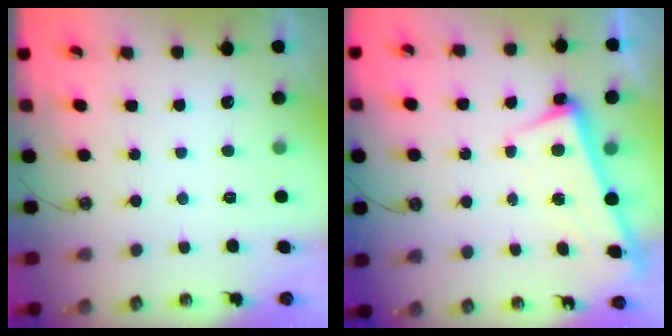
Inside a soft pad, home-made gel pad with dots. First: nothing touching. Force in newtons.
{"total": 2.4, "press": 2.2, "slide": 0.8}